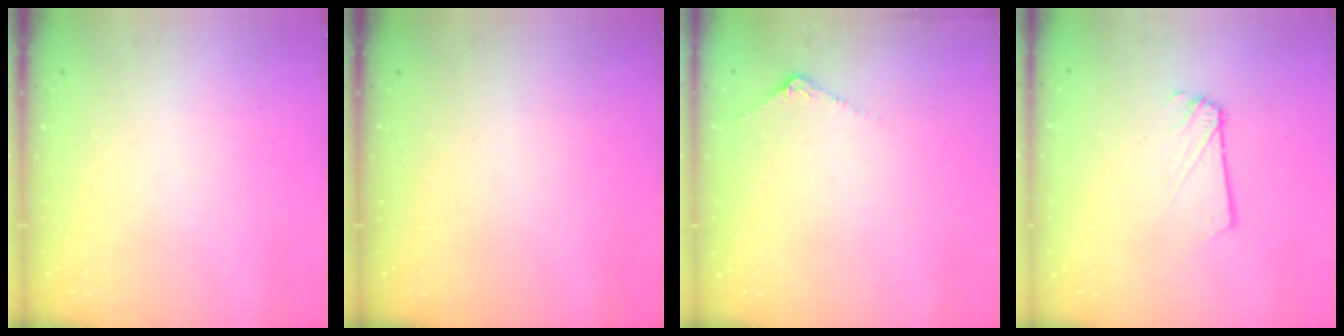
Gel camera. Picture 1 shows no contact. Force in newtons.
{"total": 0.0}
{"total": 6.0, "press": 5.9, "slide": 0.7}
{"total": 1.2, "press": 1.2, "slide": 0.1}